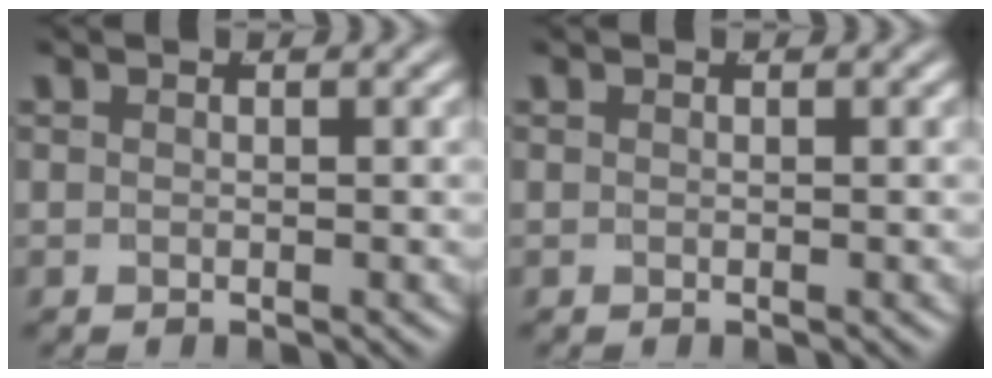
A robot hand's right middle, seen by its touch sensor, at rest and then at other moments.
{"total": 0.0}